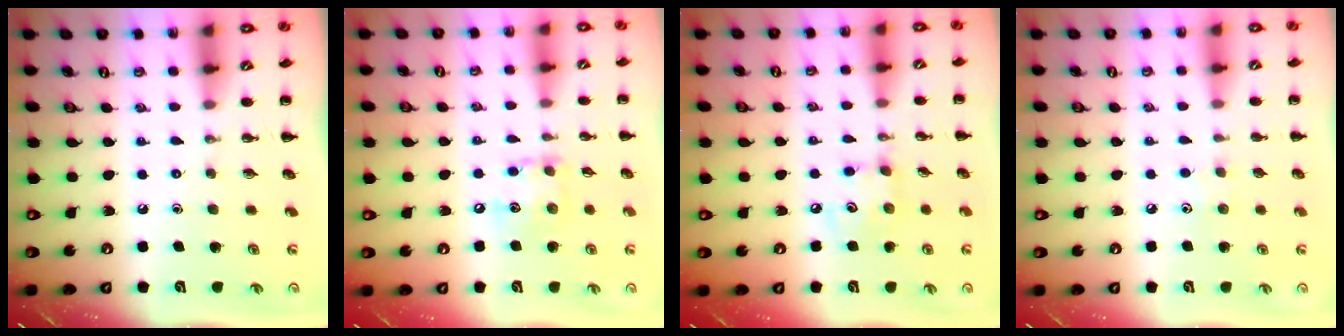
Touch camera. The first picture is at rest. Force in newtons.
{"total": 9.4, "press": 9.3, "slide": 0.6}
{"total": 5.4, "press": 5.4, "slide": 0.6}
{"total": 4.2, "press": 4.0, "slide": 1.2}